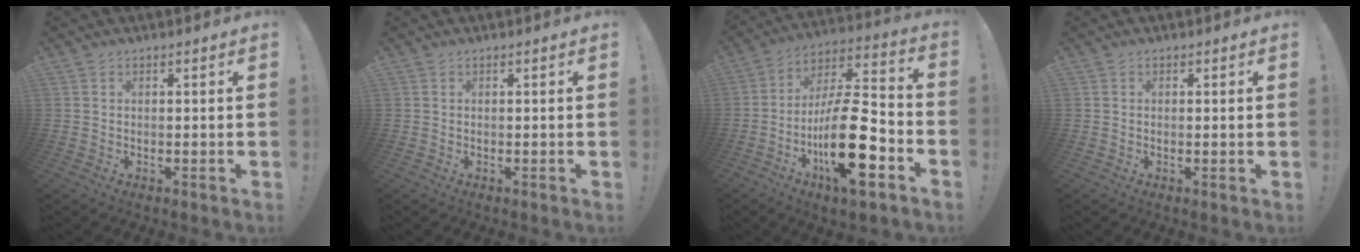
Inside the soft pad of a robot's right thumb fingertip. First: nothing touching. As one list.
[{"total": 0.0}, {"total": 22.6, "force": [-7.8, 7.7, 19.8], "torque": [-0.352, 0.042, -0.124]}, {"total": 0.6, "force": [0.2, -0.3, 0.4], "torque": [-0.001, -0.005, 0.001]}]